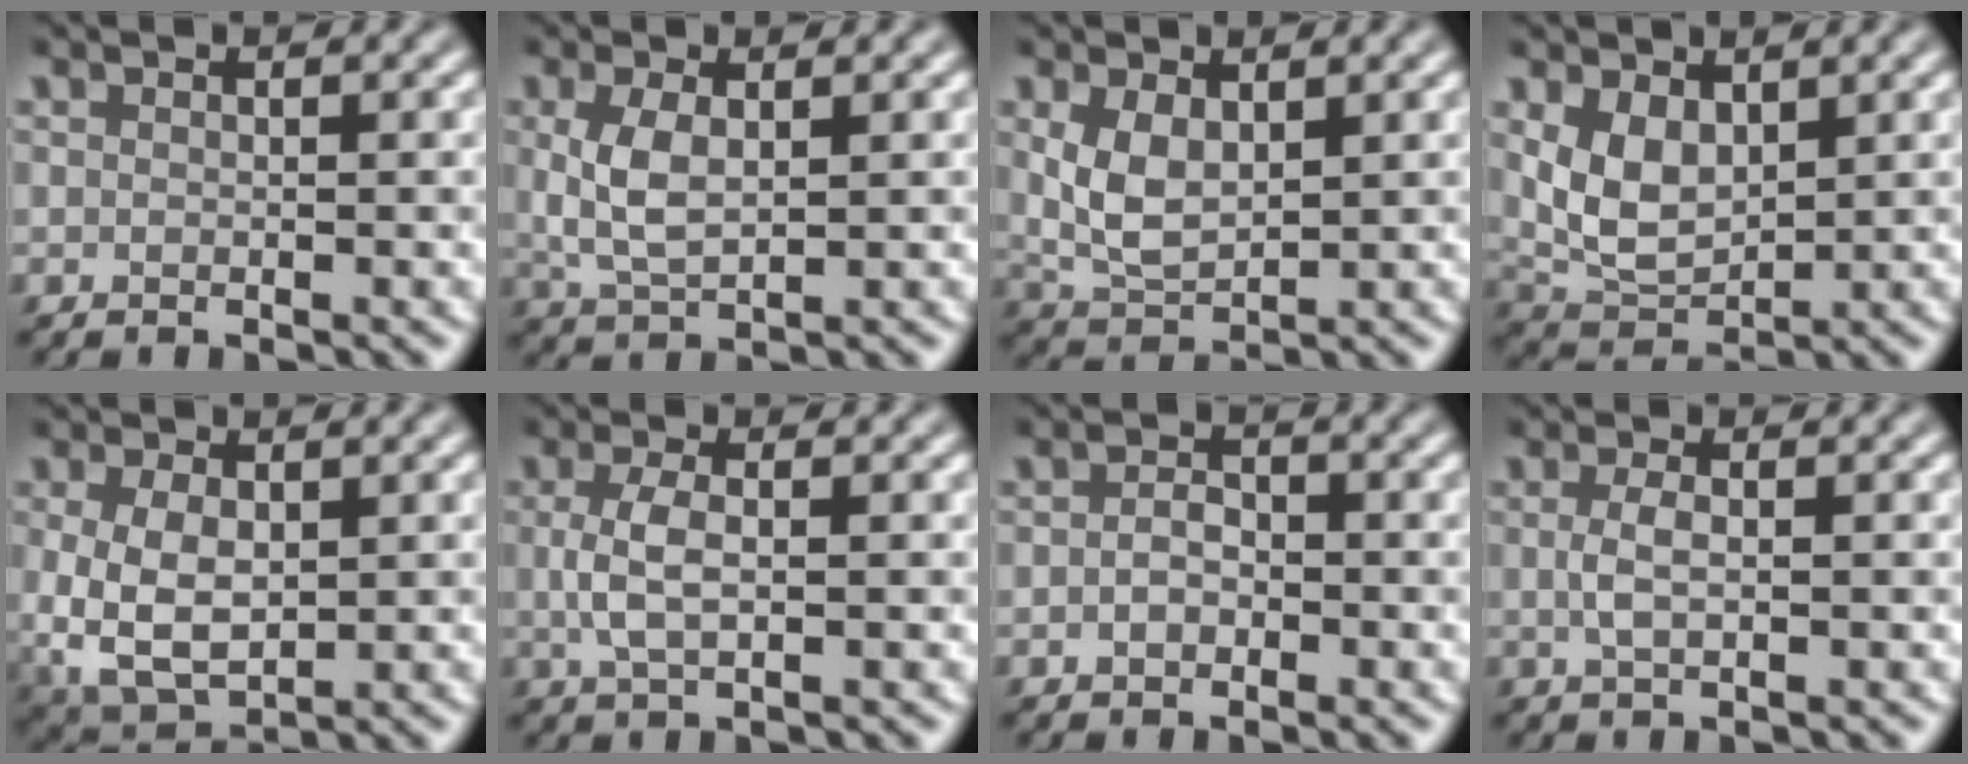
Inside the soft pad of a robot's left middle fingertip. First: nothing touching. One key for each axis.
{"total": 3.2, "fx": 0.6, "fy": 1.5, "fz": 2.8, "tx": -0.066, "ty": -0.001, "tz": 0.015}
{"total": 3.5, "fx": 0.9, "fy": 2.0, "fz": 2.8, "tx": -0.066, "ty": -0.001, "tz": 0.023}
{"total": 4.1, "fx": 1.2, "fy": 2.5, "fz": 3.0, "tx": -0.073, "ty": -0.005, "tz": 0.031}
{"total": 5.1, "fx": -0.1, "fy": 3.2, "fz": 4.0, "tx": -0.099, "ty": -0.008, "tz": 0.003}
{"total": 2.7, "fx": 0.1, "fy": 1.0, "fz": 2.5, "tx": -0.058, "ty": -0.001, "tz": 0.001}
{"total": 1.5, "fx": -0.5, "fy": 1.1, "fz": 1.0, "tx": -0.019, "ty": 0.001, "tz": -0.013}
{"total": 1.7, "fx": 0.0, "fy": 0.6, "fz": 1.6, "tx": -0.033, "ty": 0.000, "tz": 0.000}